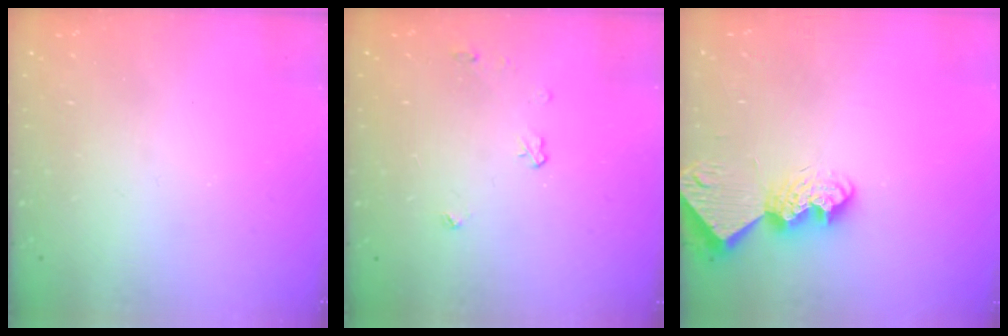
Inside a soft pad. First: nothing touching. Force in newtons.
{"total": 3.7, "press": 3.7, "slide": 0.5}
{"total": 8.9, "press": 8.9, "slide": 1.0}